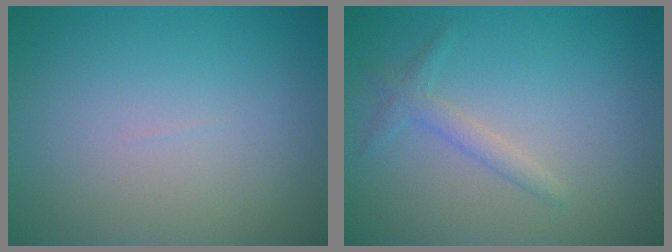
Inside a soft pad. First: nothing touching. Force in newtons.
{"total": 1.4, "press": 1.4, "slide": 0.1}